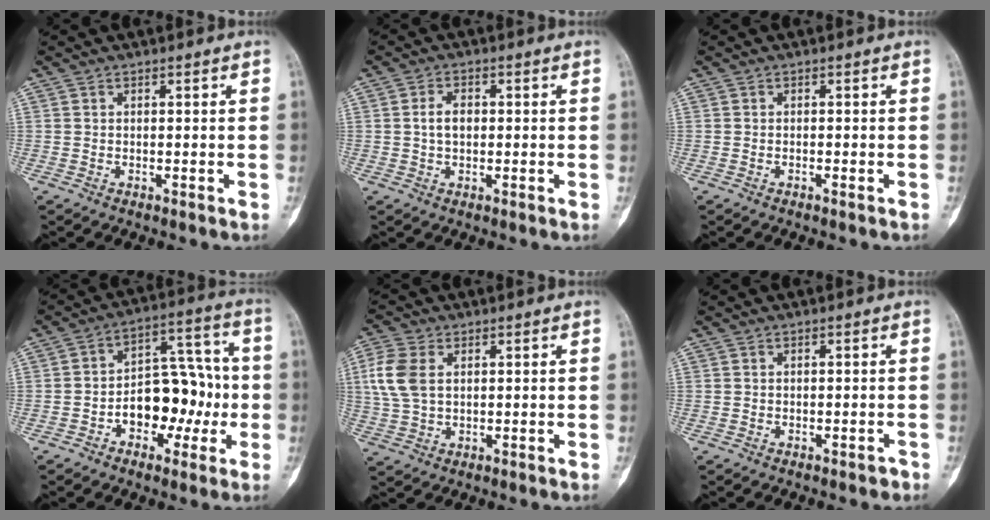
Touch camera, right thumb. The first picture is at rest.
{"total": 3.4, "force": [0.0, 2.2, 2.6], "torque": [-0.047, 0.008, -0.002]}
{"total": 0.7, "force": [-0.5, 0.1, 0.6], "torque": [-0.015, 0.003, -0.003]}
{"total": 13.4, "force": [-3.0, 8.7, 9.7], "torque": [-0.099, 0.056, -0.046]}
{"total": 7.8, "force": [1.5, 5.0, 5.8], "torque": [-0.142, 0.007, 0.032]}
{"total": 1.0, "force": [-0.7, 0.5, 0.5], "torque": [-0.007, 0.003, -0.007]}